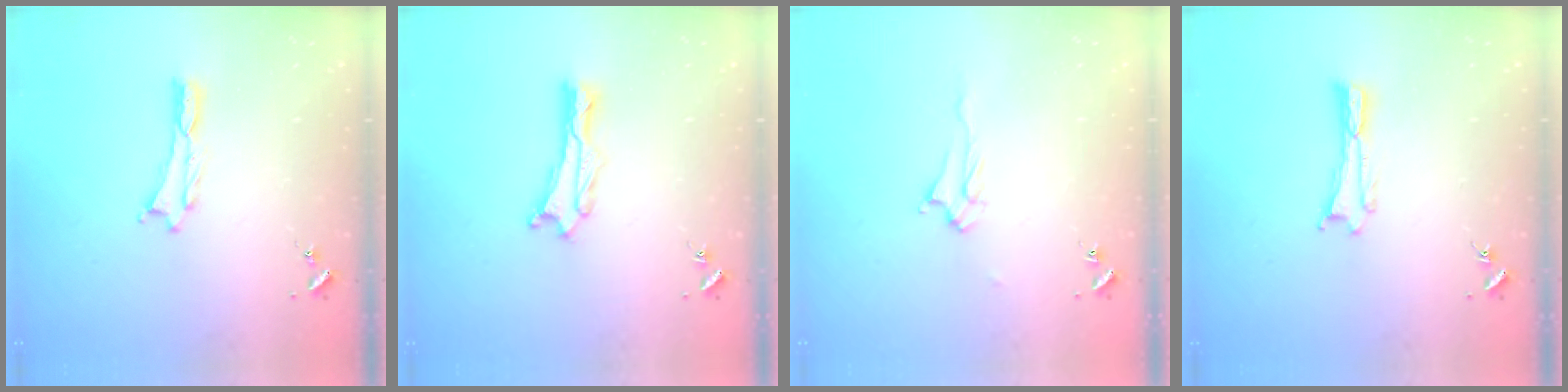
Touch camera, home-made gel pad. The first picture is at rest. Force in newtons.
{"total": 0.9, "press": 0.9, "slide": 0.2}
{"total": 2.5, "press": 2.4, "slide": 0.4}
{"total": 0.0}